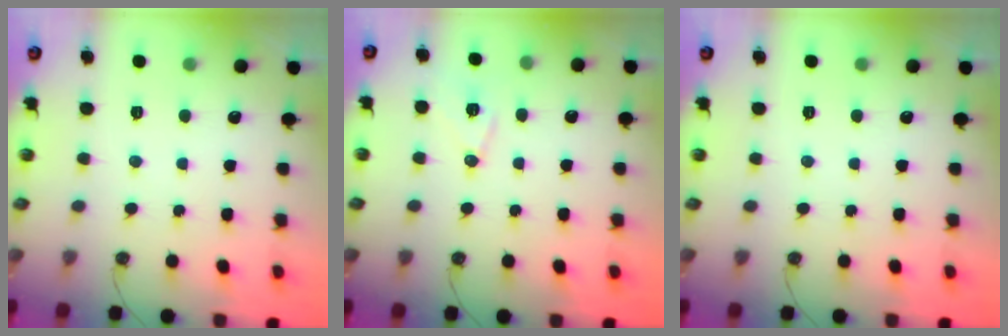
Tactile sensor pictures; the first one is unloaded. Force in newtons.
{"total": 8.4, "press": 7.8, "slide": 3.0}
{"total": 0.0}